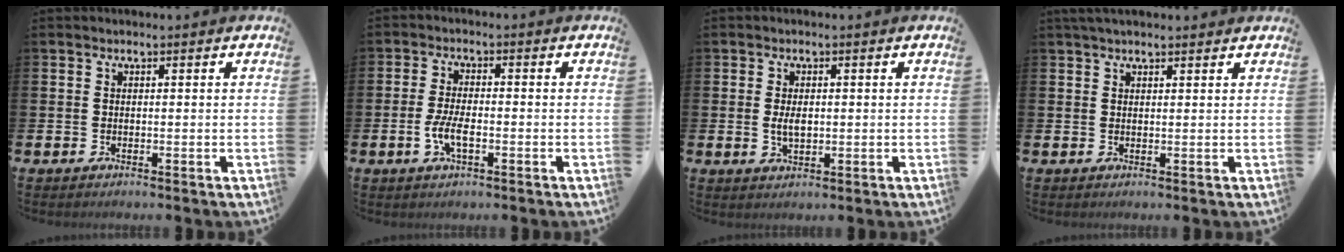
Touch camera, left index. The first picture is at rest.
{"total": 4.0, "force": [-1.1, 1.5, 3.5], "torque": [-0.061, 0.000, -0.022]}
{"total": 2.7, "force": [0.1, 1.5, 2.3], "torque": [-0.032, 0.001, -0.002]}
{"total": 1.9, "force": [1.7, 0.5, 0.8], "torque": [-0.014, 0.003, 0.030]}